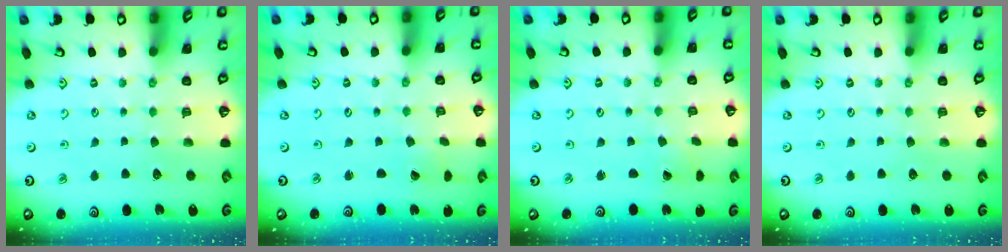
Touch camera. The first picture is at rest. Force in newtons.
{"total": 0.6, "press": 0.6, "slide": 0.1}
{"total": 1.9, "press": 1.9, "slide": 0.2}
{"total": 0.0}